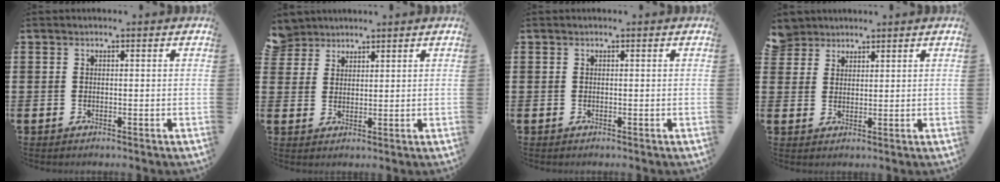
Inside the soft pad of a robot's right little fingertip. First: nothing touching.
{"total": 3.6, "force": [3.3, 1.3, -0.5], "torque": [0.004, -0.007, 0.064]}
{"total": 0.0}
{"total": 3.5, "force": [3.2, 1.3, -0.4], "torque": [0.011, -0.010, 0.062]}